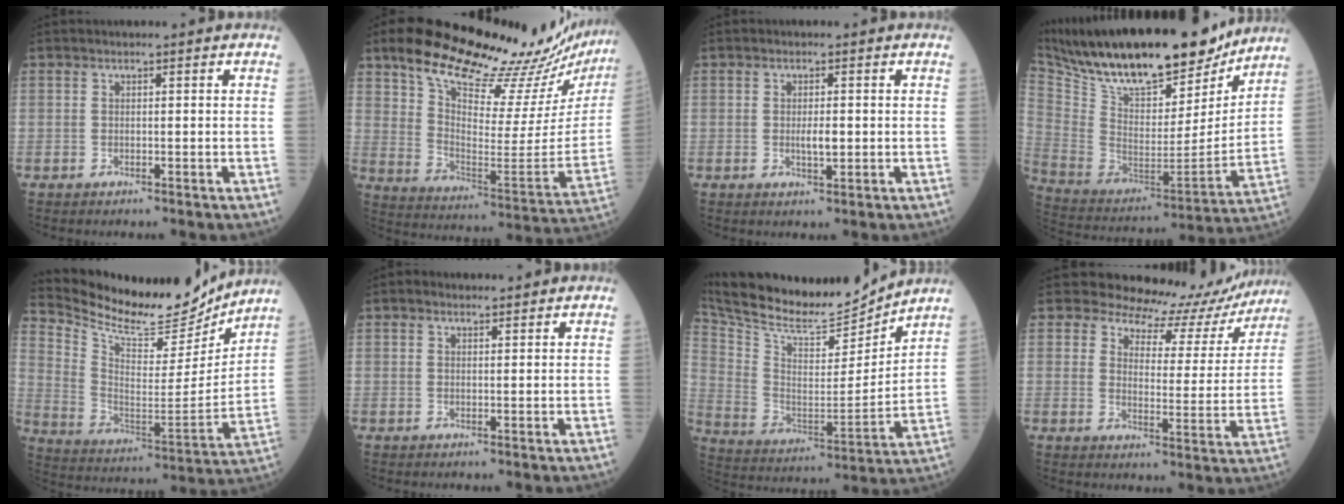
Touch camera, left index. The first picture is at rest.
{"total": 27.3, "force": [23.9, 3.7, 12.6], "torque": [-0.209, -0.065, 0.331]}
{"total": 2.3, "force": [-0.1, 0.7, 2.2], "torque": [-0.043, -0.002, 0.001]}
{"total": 26.6, "force": [21.7, 7.7, 13.3], "torque": [-0.249, -0.005, 0.348]}
{"total": 18.7, "force": [17.5, 3.9, 5.3], "torque": [-0.117, -0.037, 0.281]}
{"total": 1.2, "force": [1.1, 0.5, 0.3], "torque": [-0.015, 0.008, 0.018]}
{"total": 19.9, "force": [18.5, 3.4, 6.7], "torque": [-0.141, -0.013, 0.312]}
{"total": 13.1, "force": [12.4, 4.2, 1.0], "torque": [0.004, -0.031, 0.135]}